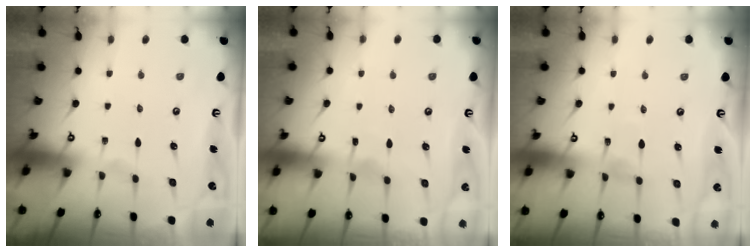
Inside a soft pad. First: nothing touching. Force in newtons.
{"total": 3.4, "press": 3.4, "slide": 0.4}
{"total": 8.8, "press": 8.7, "slide": 0.7}